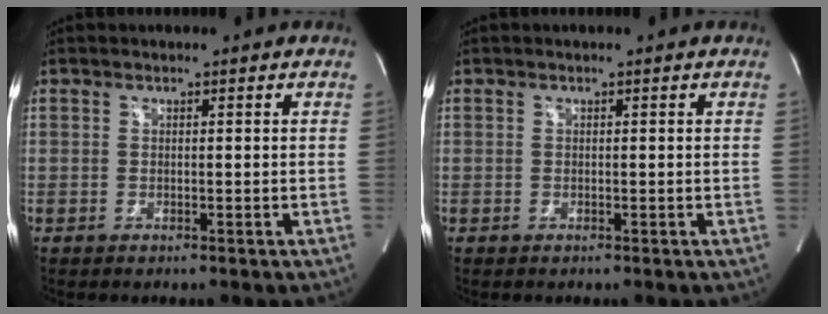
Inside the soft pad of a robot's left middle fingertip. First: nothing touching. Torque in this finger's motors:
{"motor_torque": [-0.02, -0.14, 0.00, 0.00]}